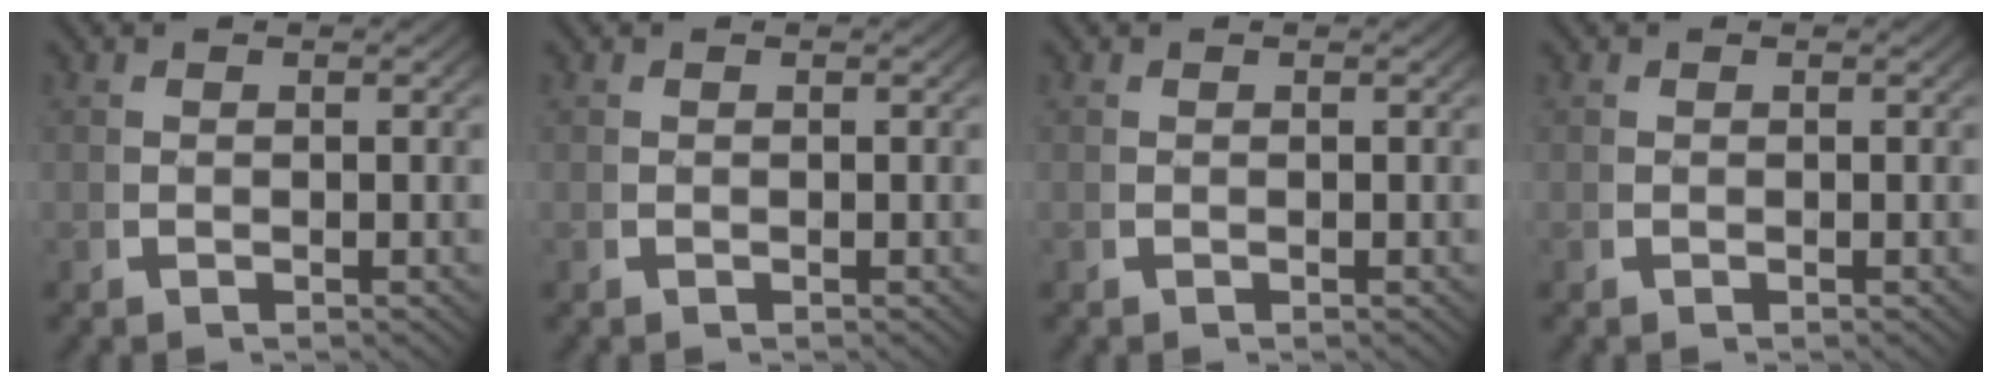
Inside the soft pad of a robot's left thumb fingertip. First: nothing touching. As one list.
[{"total": 0.0}, {"total": 0.0}, {"total": 0.0}]